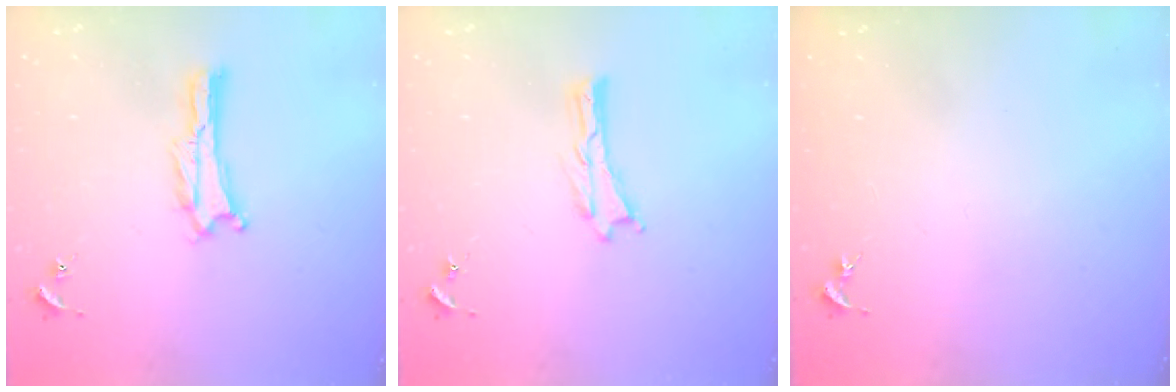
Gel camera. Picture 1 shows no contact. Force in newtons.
{"total": 0.0}
{"total": 0.0}